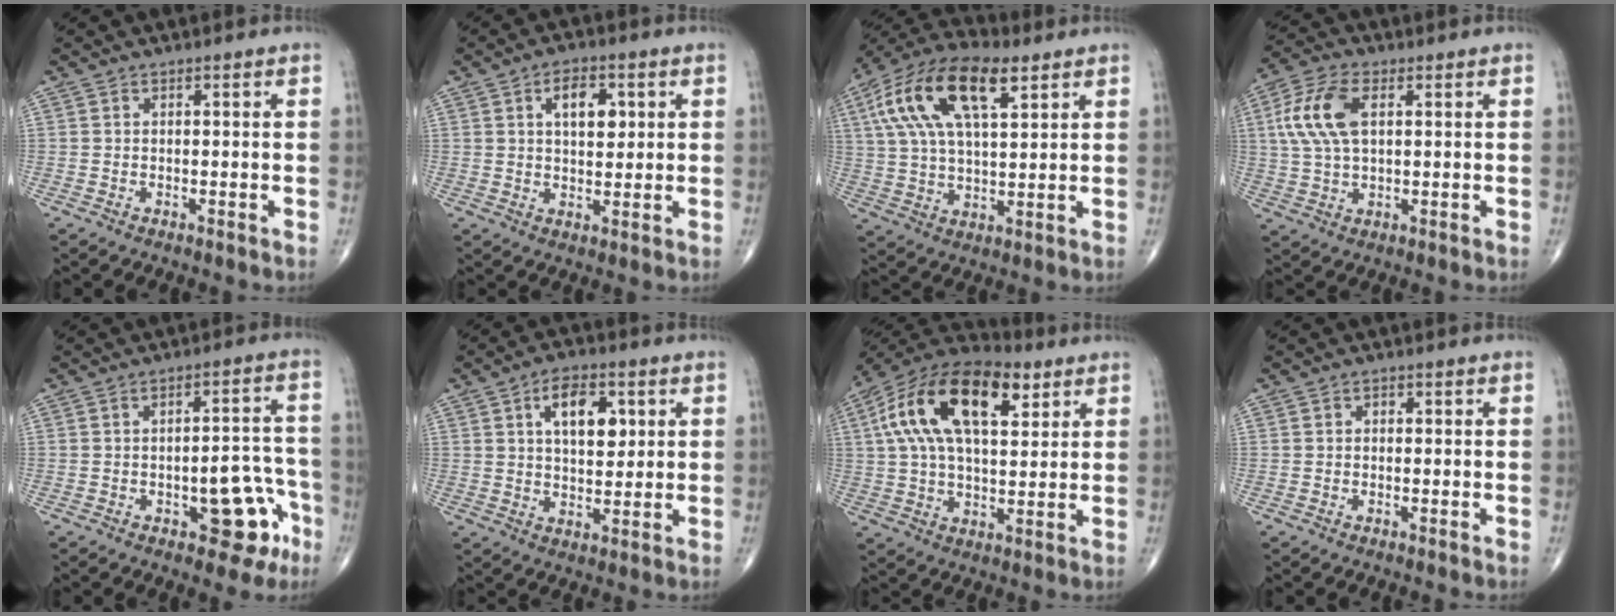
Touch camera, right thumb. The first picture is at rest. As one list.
[{"total": 7.3, "force": [2.2, 4.1, 5.6], "torque": [-0.061, -0.008, 0.033]}, {"total": 18.6, "force": [7.5, 8.2, 14.9], "torque": [-0.282, 0.009, 0.132]}, {"total": 11.0, "force": [2.6, 5.8, 9.0], "torque": [-0.193, 0.009, 0.048]}, {"total": 11.1, "force": [-4.7, 5.3, 8.6], "torque": [-0.065, 0.040, -0.052]}, {"total": 10.2, "force": [3.2, 5.7, 7.8], "torque": [-0.094, -0.009, 0.049]}, {"total": 21.8, "force": [7.6, 11.0, 17.2], "torque": [-0.308, 0.014, 0.125]}, {"total": 0.9, "force": [0.0, 0.8, 0.5], "torque": [0.004, 0.001, -0.003]}]